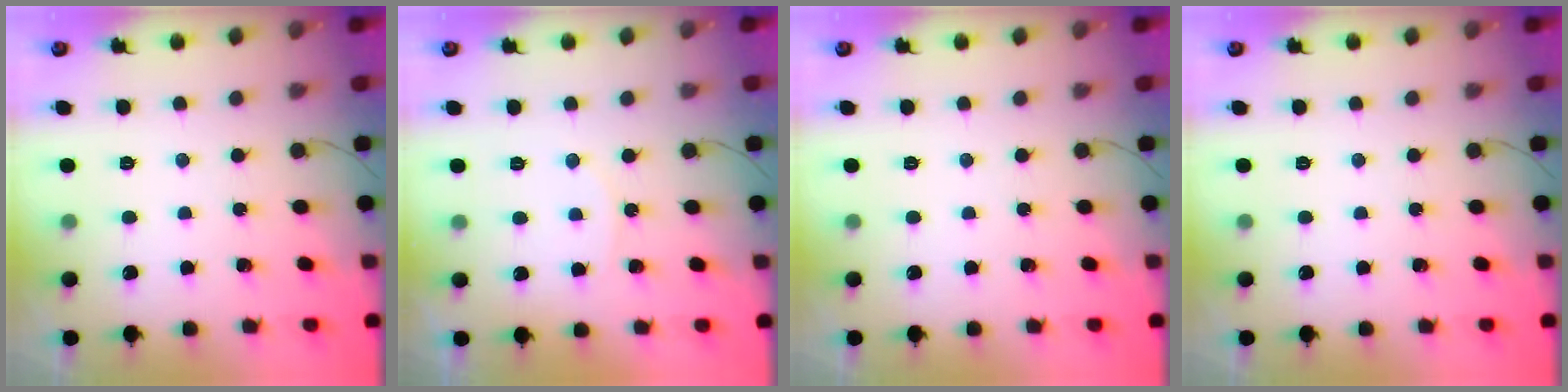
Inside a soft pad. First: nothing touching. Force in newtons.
{"total": 3.1, "press": 3.0, "slide": 0.6}
{"total": 0.0}
{"total": 0.0}